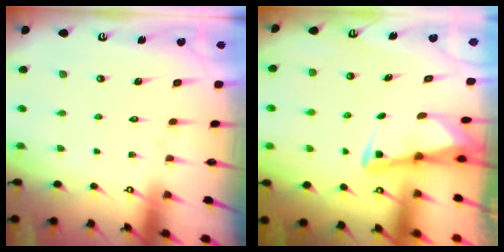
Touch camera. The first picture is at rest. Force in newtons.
{"total": 3.1, "press": 3.1, "slide": 0.4}